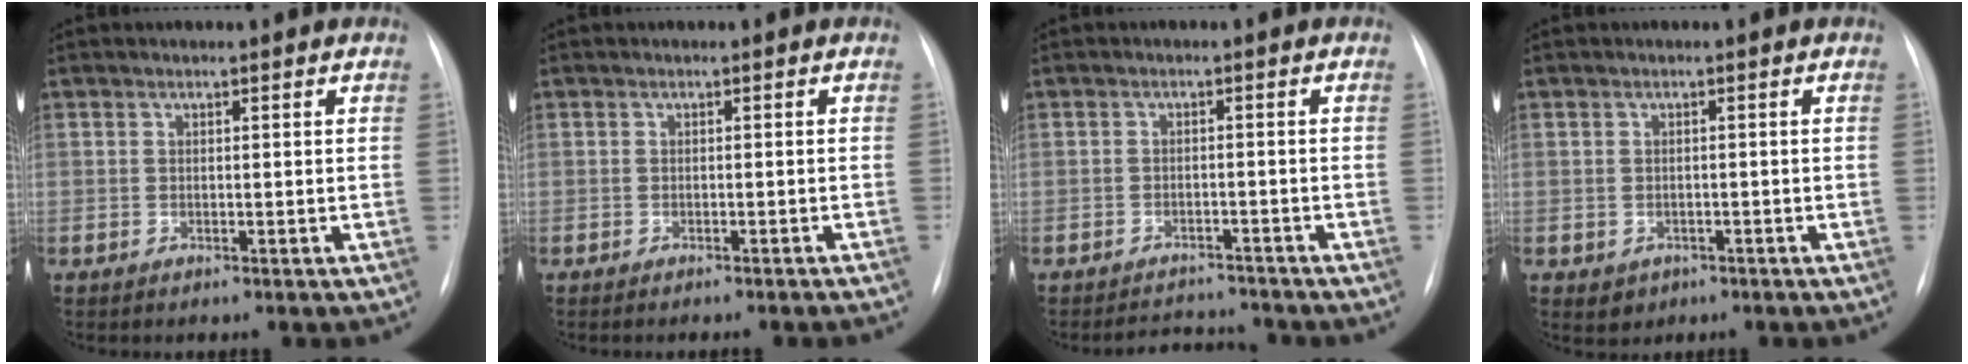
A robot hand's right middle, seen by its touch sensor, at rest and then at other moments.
{"total": 4.3, "force": [-3.9, -0.2, 1.8], "torque": [-0.018, 0.001, -0.048]}
{"total": 4.4, "force": [-4.3, 0.8, 0.0], "torque": [0.000, 0.003, -0.065]}
{"total": 2.2, "force": [-1.0, 1.9, 0.5], "torque": [-0.004, 0.004, -0.006]}